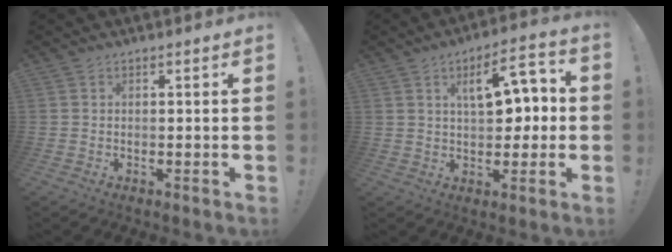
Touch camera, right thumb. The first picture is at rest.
{"total": 12.6, "force": [2.8, 6.7, 10.3], "torque": [-0.135, 0.002, 0.043]}